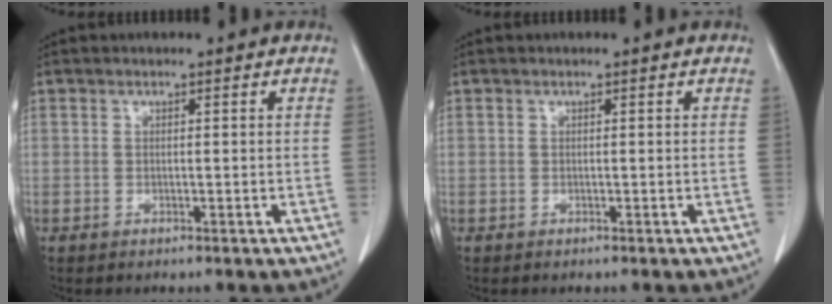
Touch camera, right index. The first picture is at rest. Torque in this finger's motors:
{"motor_torque": [0.00, 0.00, 0.00, 0.00]}